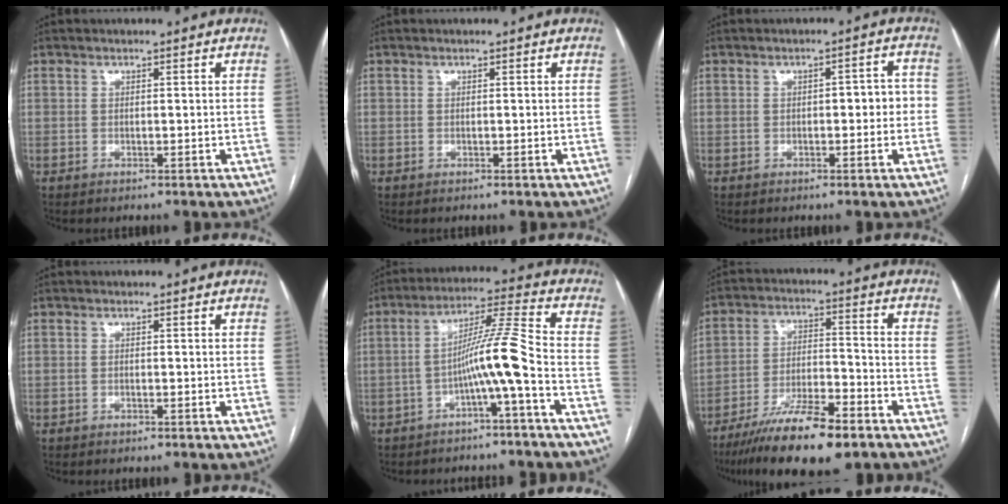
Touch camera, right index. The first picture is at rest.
{"total": 0.0}
{"total": 3.7, "force": [-0.1, 1.6, 3.4], "torque": [-0.042, 0.022, 0.000]}
{"total": 0.0}
{"total": 8.5, "force": [-3.1, -1.4, 7.8], "torque": [-0.135, 0.020, -0.055]}
{"total": 14.3, "force": [-10.0, 3.1, 9.7], "torque": [-0.175, -0.020, -0.175]}